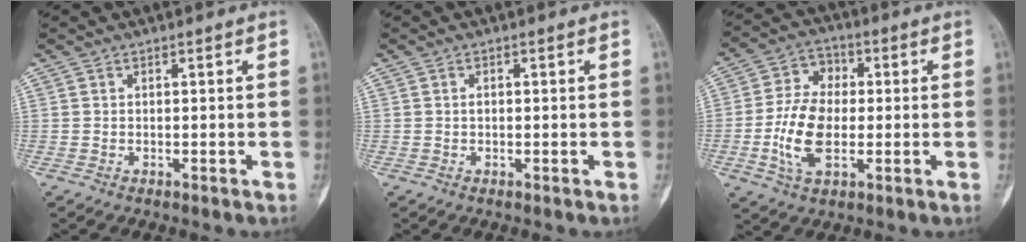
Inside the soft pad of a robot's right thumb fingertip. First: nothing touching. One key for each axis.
{"total": 0.9, "fx": 0.1, "fy": 0.5, "fz": 0.7, "tx": -0.012, "ty": 0.004, "tz": 0.000}
{"total": 11.8, "fx": -1.5, "fy": 7.6, "fz": 8.9, "tx": -0.163, "ty": 0.014, "tz": -0.034}